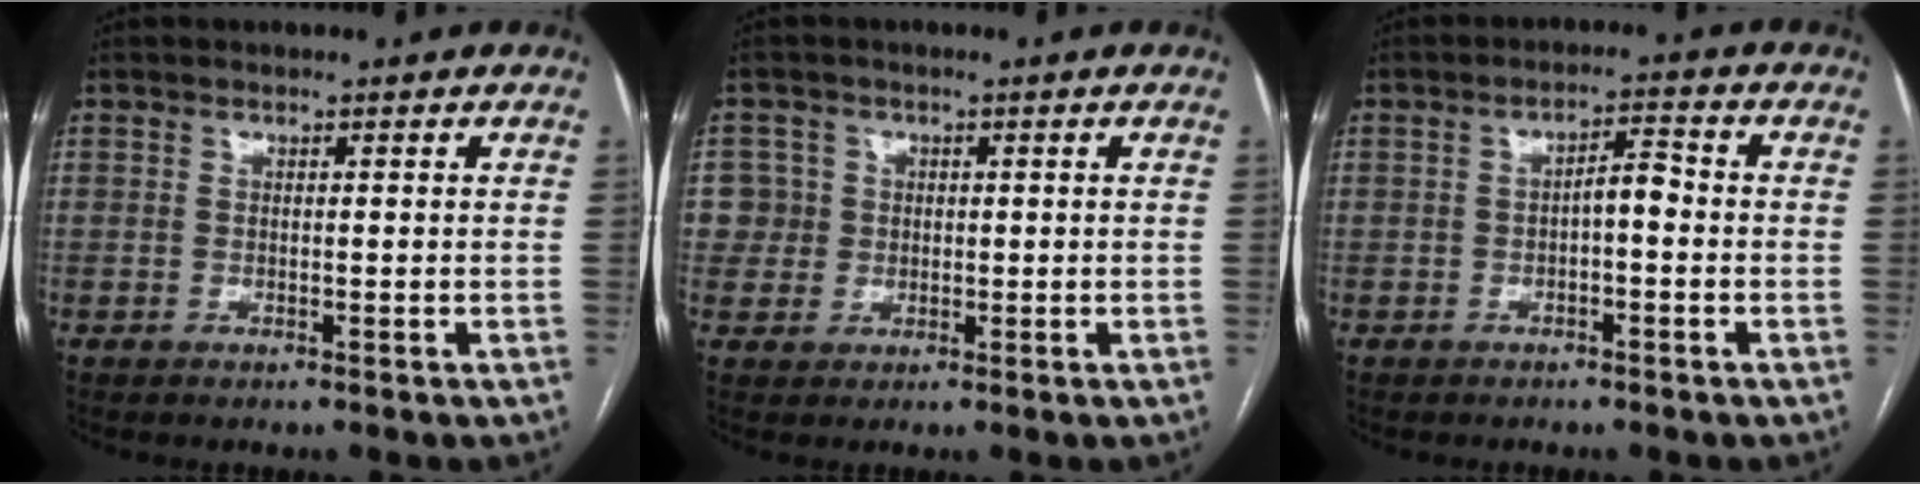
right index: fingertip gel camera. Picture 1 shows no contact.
{"total": 4.4, "force": [0.5, 4.4, -0.2], "torque": [0.020, 0.014, 0.010]}
{"total": 3.2, "force": [-0.7, 1.1, 3.0], "torque": [-0.044, 0.016, -0.012]}